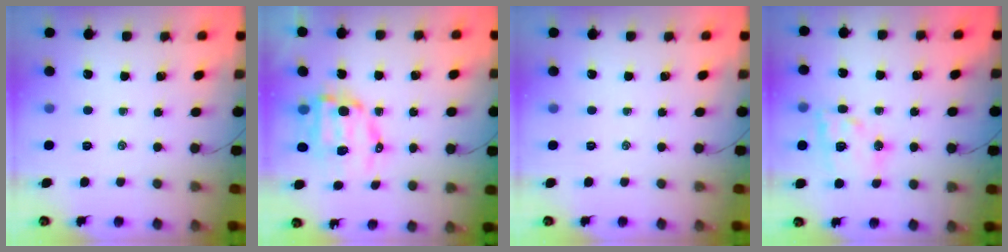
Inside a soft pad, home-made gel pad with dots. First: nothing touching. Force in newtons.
{"total": 10.4, "press": 10.1, "slide": 2.2}
{"total": 0.0}
{"total": 15.0, "press": 14.7, "slide": 2.8}